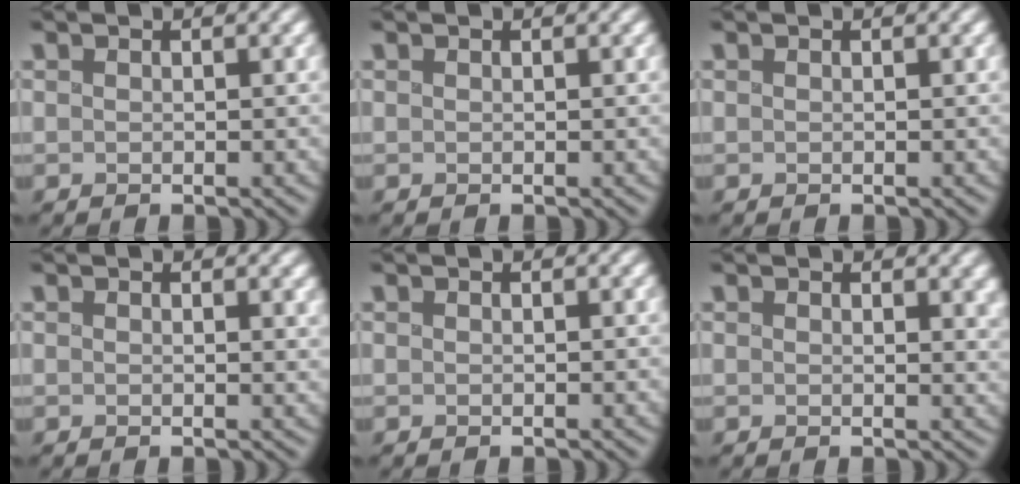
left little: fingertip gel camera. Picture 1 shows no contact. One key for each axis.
{"total": 0.0}
{"total": 0.0}
{"total": 1.3, "fx": 1.1, "fy": 0.4, "fz": 0.6, "tx": -0.003, "ty": 0.002, "tz": 0.020}
{"total": 0.0}
{"total": 3.2, "fx": 2.2, "fy": 1.4, "fz": 1.8, "tx": -0.021, "ty": 0.001, "tz": 0.039}